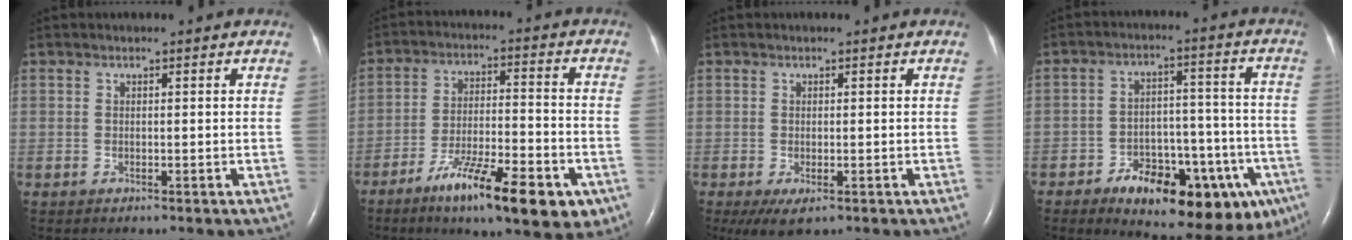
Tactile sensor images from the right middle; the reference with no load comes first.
{"total": 15.3, "force": [-8.5, 3.3, 12.3], "torque": [-0.178, -0.010, -0.129]}
{"total": 4.2, "force": [-2.1, 1.6, 3.2], "torque": [-0.060, -0.013, -0.026]}
{"total": 19.3, "force": [-10.5, 7.7, 14.2], "torque": [-0.137, 0.026, -0.138]}